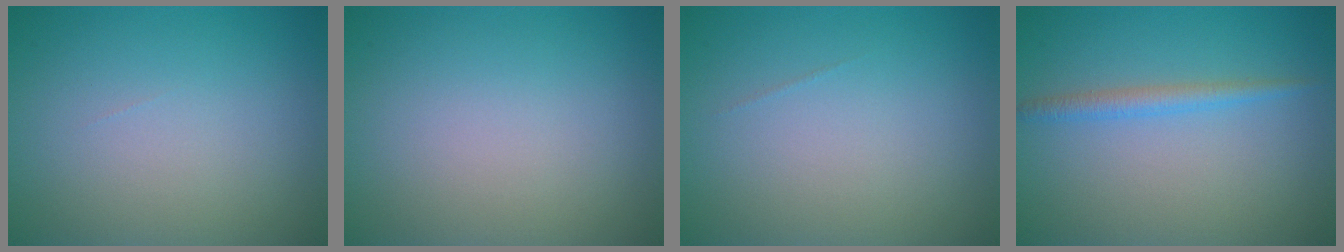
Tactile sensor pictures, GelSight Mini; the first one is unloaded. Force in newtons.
{"total": 0.0}
{"total": 0.0}
{"total": 1.7, "press": 1.7, "slide": 0.1}